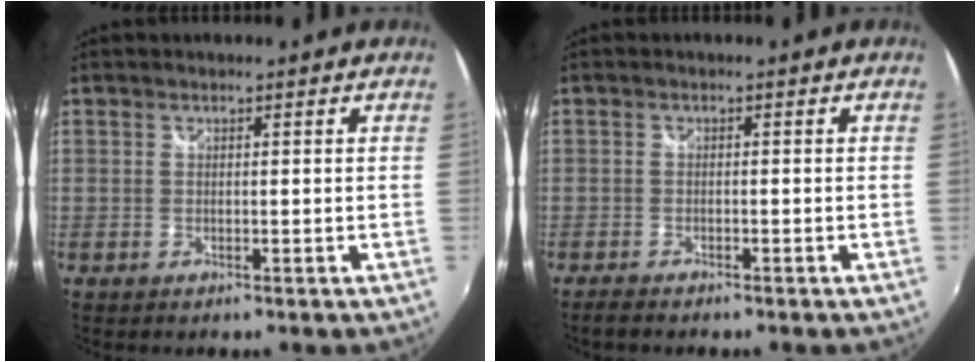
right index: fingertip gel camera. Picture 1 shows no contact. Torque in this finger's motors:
{"motor_torque": [-0.01, -0.07, 0.00, 0.02]}